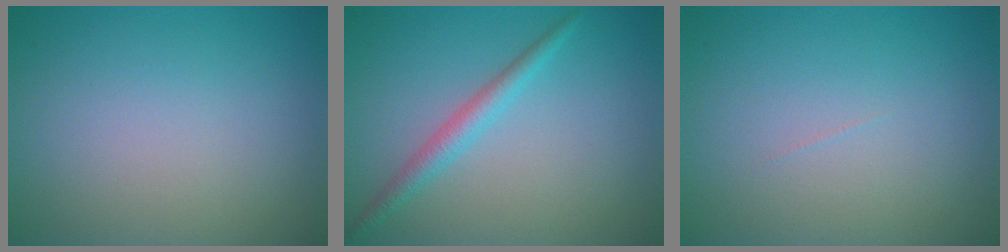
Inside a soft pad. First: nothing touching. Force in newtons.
{"total": 2.1, "press": 2.1, "slide": 0.1}
{"total": 0.0}